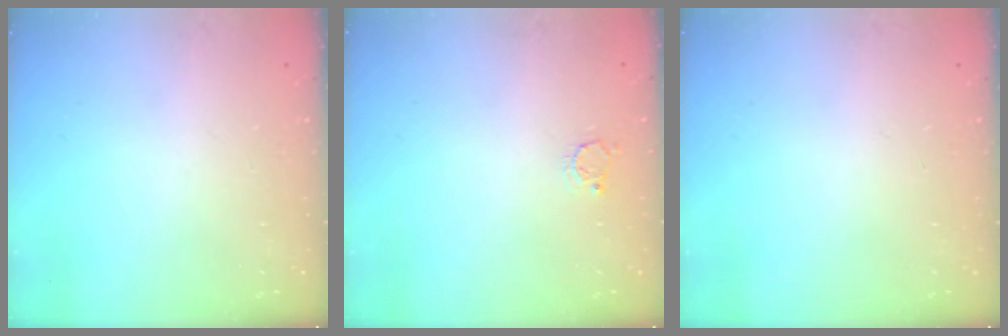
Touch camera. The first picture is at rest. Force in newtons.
{"total": 2.7, "press": 2.7, "slide": 0.3}
{"total": 0.0}